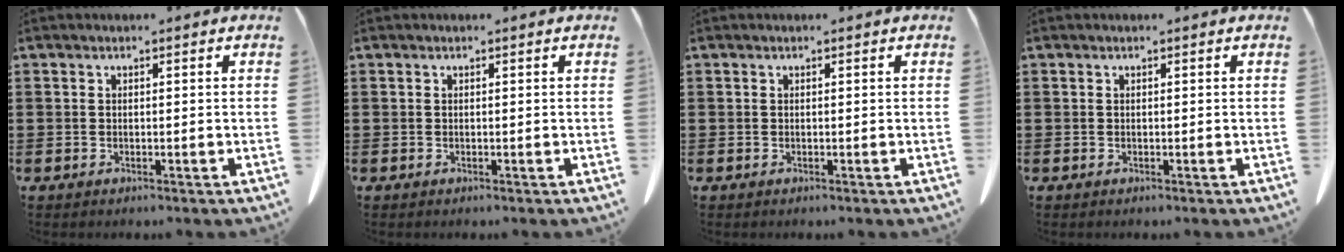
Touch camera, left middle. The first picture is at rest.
{"total": 0.0}
{"total": 0.0}
{"total": 0.0}